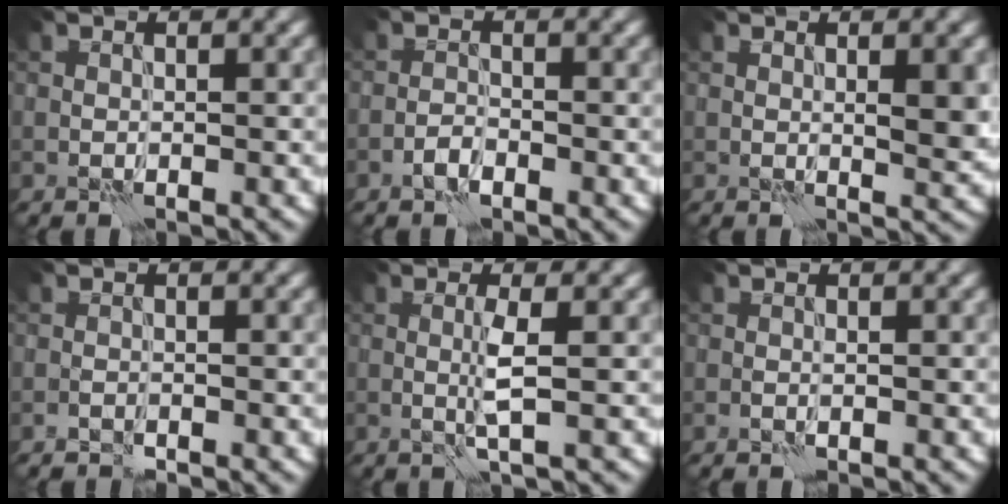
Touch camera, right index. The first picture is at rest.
{"total": 1.3, "force": [-0.9, 0.5, 0.8], "torque": [-0.016, 0.004, -0.020]}
{"total": 2.7, "force": [0.3, 0.6, 2.6], "torque": [-0.042, -0.003, 0.008]}
{"total": 0.5, "force": [-0.5, 0.1, 0.0], "torque": [-0.001, 0.003, -0.012]}
{"total": 2.0, "force": [0.1, -0.1, 2.0], "torque": [-0.045, 0.000, 0.000]}
{"total": 0.0}